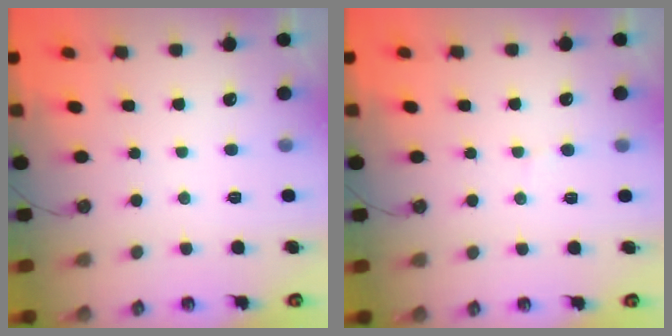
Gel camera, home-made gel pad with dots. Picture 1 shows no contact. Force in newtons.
{"total": 5.8, "press": 5.8, "slide": 0.5}